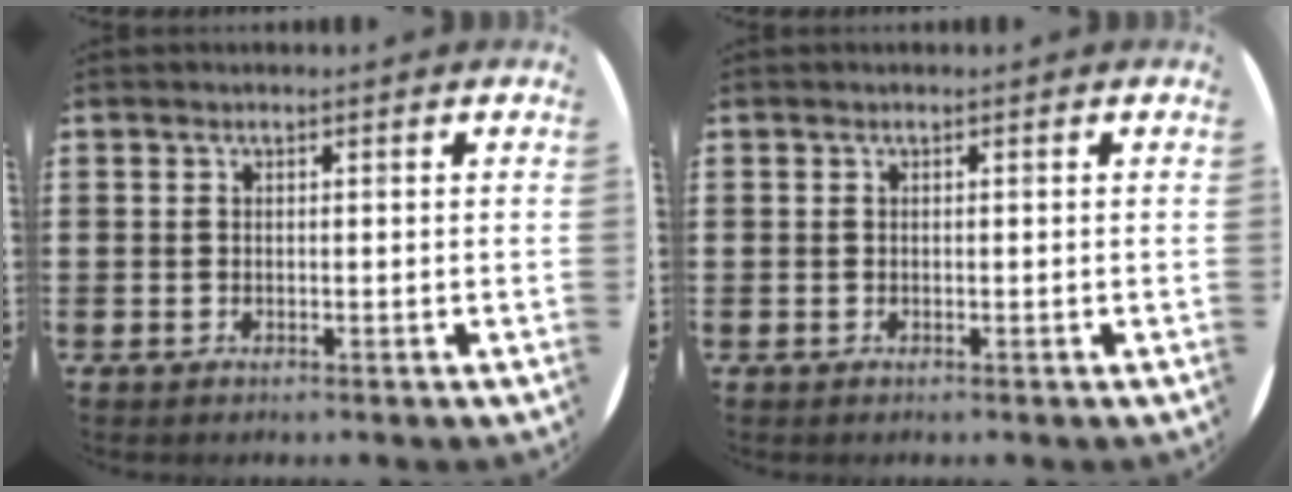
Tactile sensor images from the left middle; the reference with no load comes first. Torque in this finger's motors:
{"motor_torque": [-0.05, 0.22, -0.04, -0.01]}